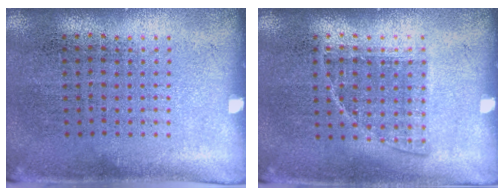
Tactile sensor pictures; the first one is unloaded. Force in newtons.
{"total": 0.8, "press": 0.7, "slide": 0.4}